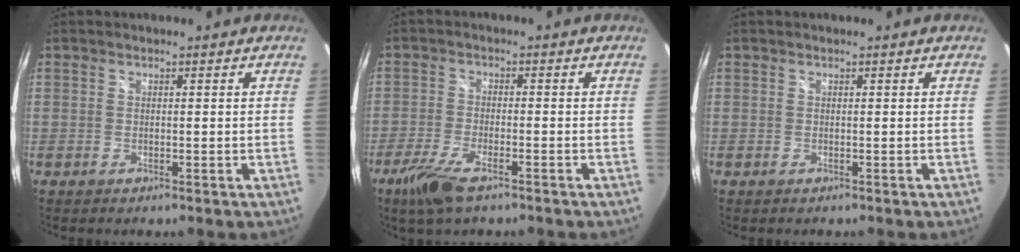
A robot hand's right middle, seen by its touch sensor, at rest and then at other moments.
{"total": 7.4, "force": [-5.0, 2.0, 5.2], "torque": [-0.131, -0.018, -0.097]}
{"total": 0.0}